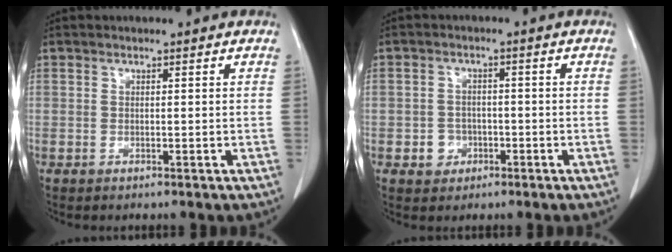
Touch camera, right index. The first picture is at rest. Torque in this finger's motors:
{"motor_torque": [-0.12, 0.13, -0.43, -0.15]}